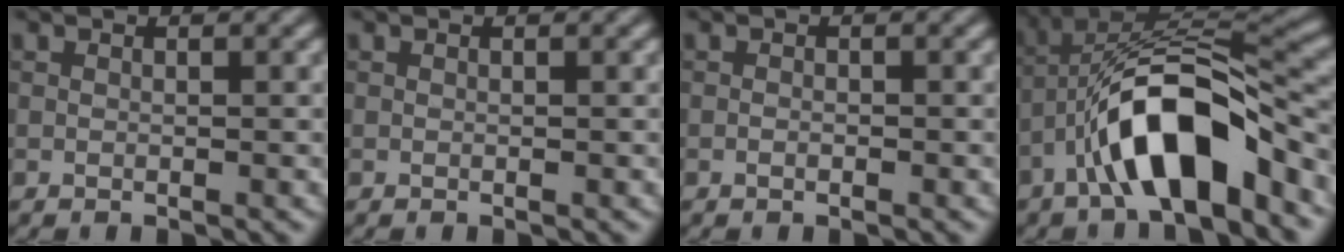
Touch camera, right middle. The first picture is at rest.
{"total": 0.0}
{"total": 0.5, "force": [-0.3, 0.3, 0.3], "torque": [-0.004, 0.000, -0.006]}
{"total": 10.6, "force": [-4.6, 3.9, 8.6], "torque": [-0.151, 0.014, -0.083]}